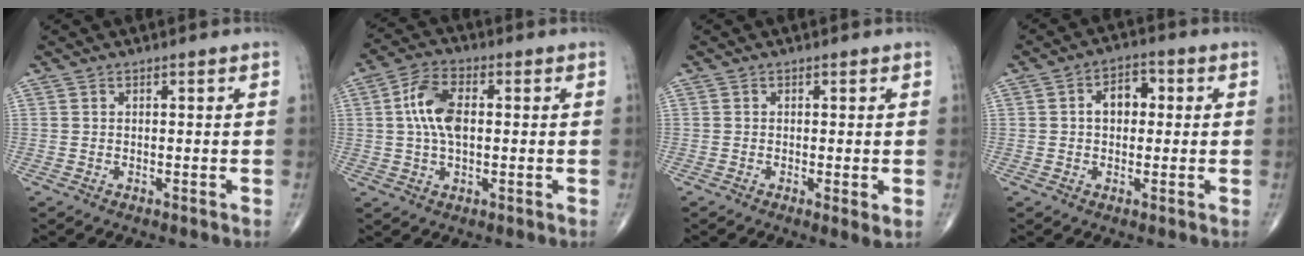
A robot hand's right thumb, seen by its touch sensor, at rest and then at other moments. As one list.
[{"total": 8.9, "force": [0.9, 4.8, 7.4], "torque": [-0.144, 0.012, 0.013]}, {"total": 2.1, "force": [-0.3, 0.4, 2.0], "torque": [-0.041, -0.010, -0.010]}, {"total": 4.0, "force": [0.5, 2.8, 2.9], "torque": [-0.036, 0.013, 0.002]}]